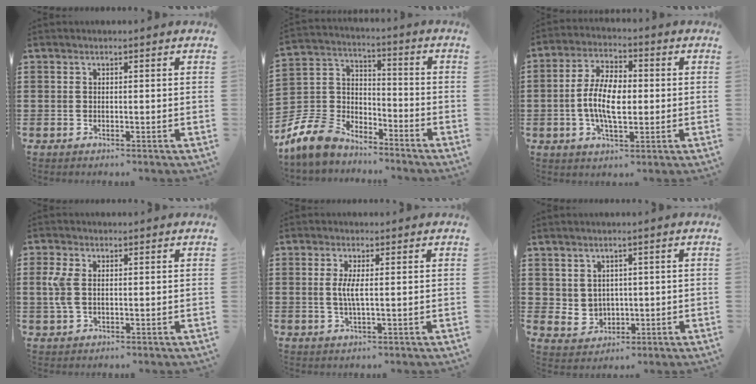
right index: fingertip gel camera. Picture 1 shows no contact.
{"total": 7.5, "force": [-6.7, 3.2, 1.2], "torque": [-0.068, 0.004, -0.145]}
{"total": 7.8, "force": [-0.8, 3.7, 6.9], "torque": [-0.151, 0.002, -0.021]}
{"total": 4.1, "force": [0.2, 2.2, 3.5], "torque": [-0.102, -0.003, -0.005]}
{"total": 3.0, "force": [0.1, 0.1, 3.0], "torque": [-0.064, -0.009, -0.002]}
{"total": 3.1, "force": [1.8, 2.4, 0.5], "torque": [-0.023, 0.002, 0.034]}